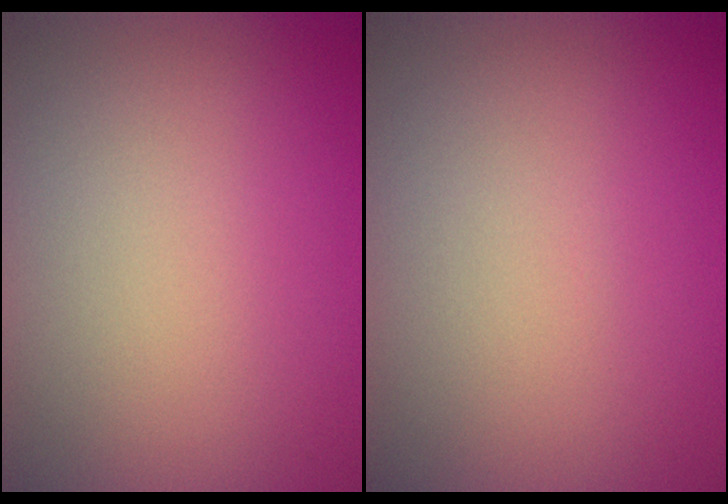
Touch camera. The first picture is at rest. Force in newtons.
{"total": 0.0}